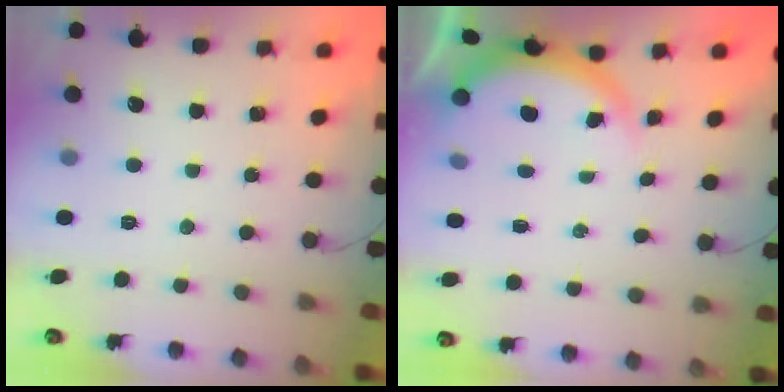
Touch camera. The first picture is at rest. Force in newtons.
{"total": 4.0, "press": 3.7, "slide": 1.5}